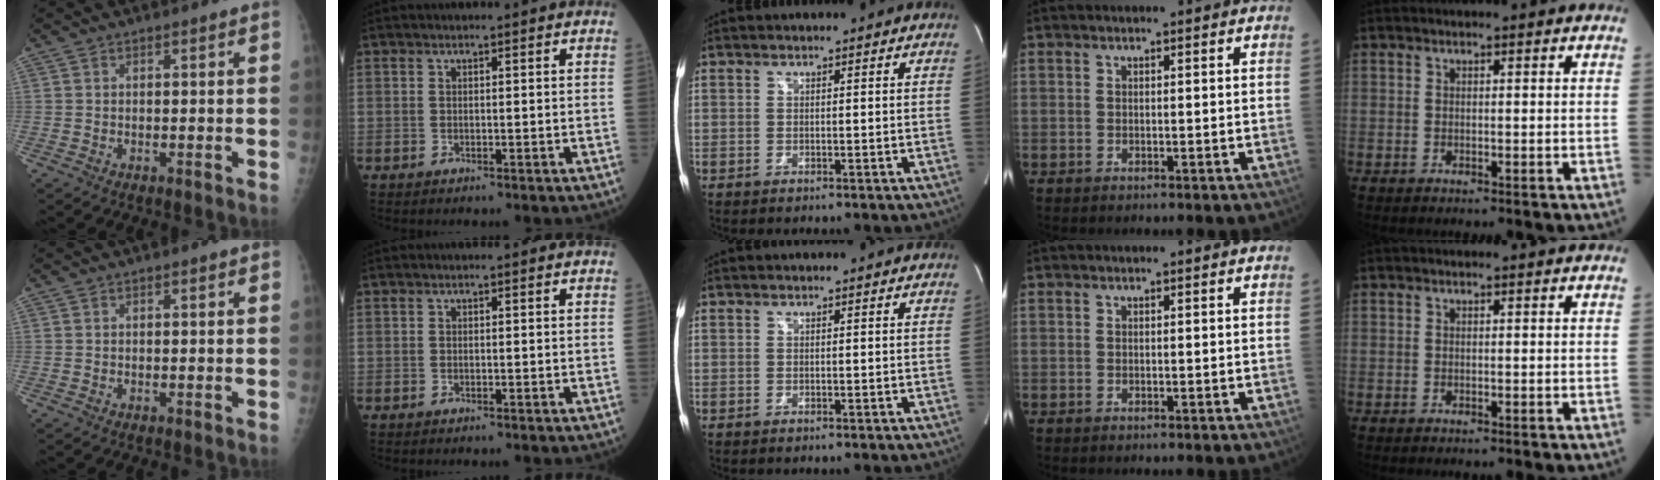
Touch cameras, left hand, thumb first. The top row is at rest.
{}